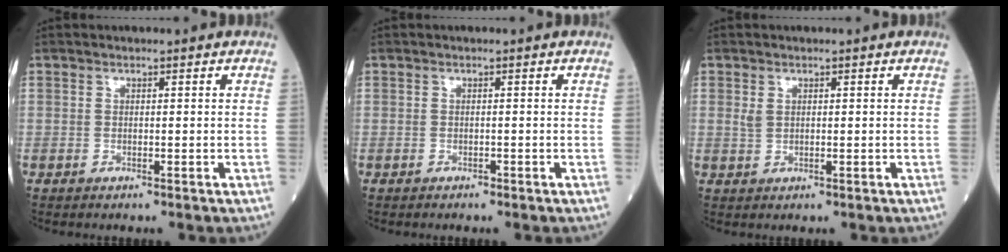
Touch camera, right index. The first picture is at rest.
{"total": 0.0}
{"total": 1.2, "force": [0.5, 0.7, 0.8], "torque": [-0.020, 0.002, 0.016]}